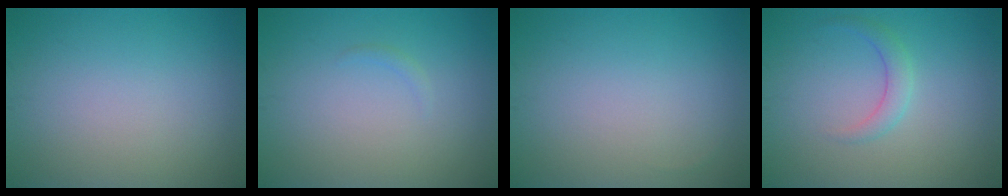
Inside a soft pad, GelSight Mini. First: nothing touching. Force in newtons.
{"total": 0.5, "press": 0.5, "slide": 0.1}
{"total": 0.0}
{"total": 1.7, "press": 1.7, "slide": 0.1}